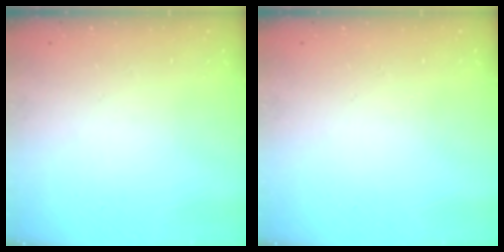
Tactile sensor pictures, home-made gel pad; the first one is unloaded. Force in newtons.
{"total": 0.0}